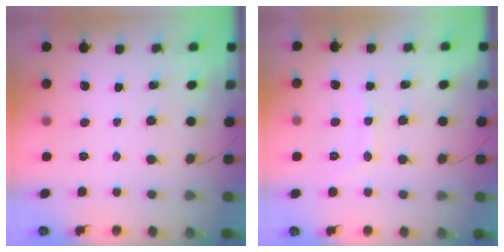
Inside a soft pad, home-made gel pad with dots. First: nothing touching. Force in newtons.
{"total": 7.2, "press": 7.1, "slide": 1.2}